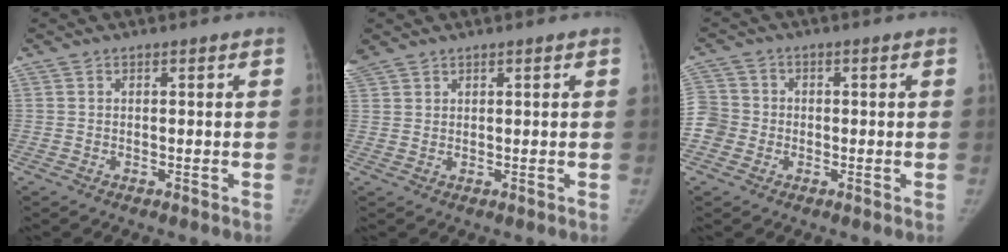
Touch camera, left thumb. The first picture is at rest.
{"total": 3.8, "force": [2.7, 2.5, 1.0], "torque": [-0.022, 0.014, 0.061]}
{"total": 5.7, "force": [-1.5, 5.4, 1.3], "torque": [-0.009, 0.014, -0.036]}